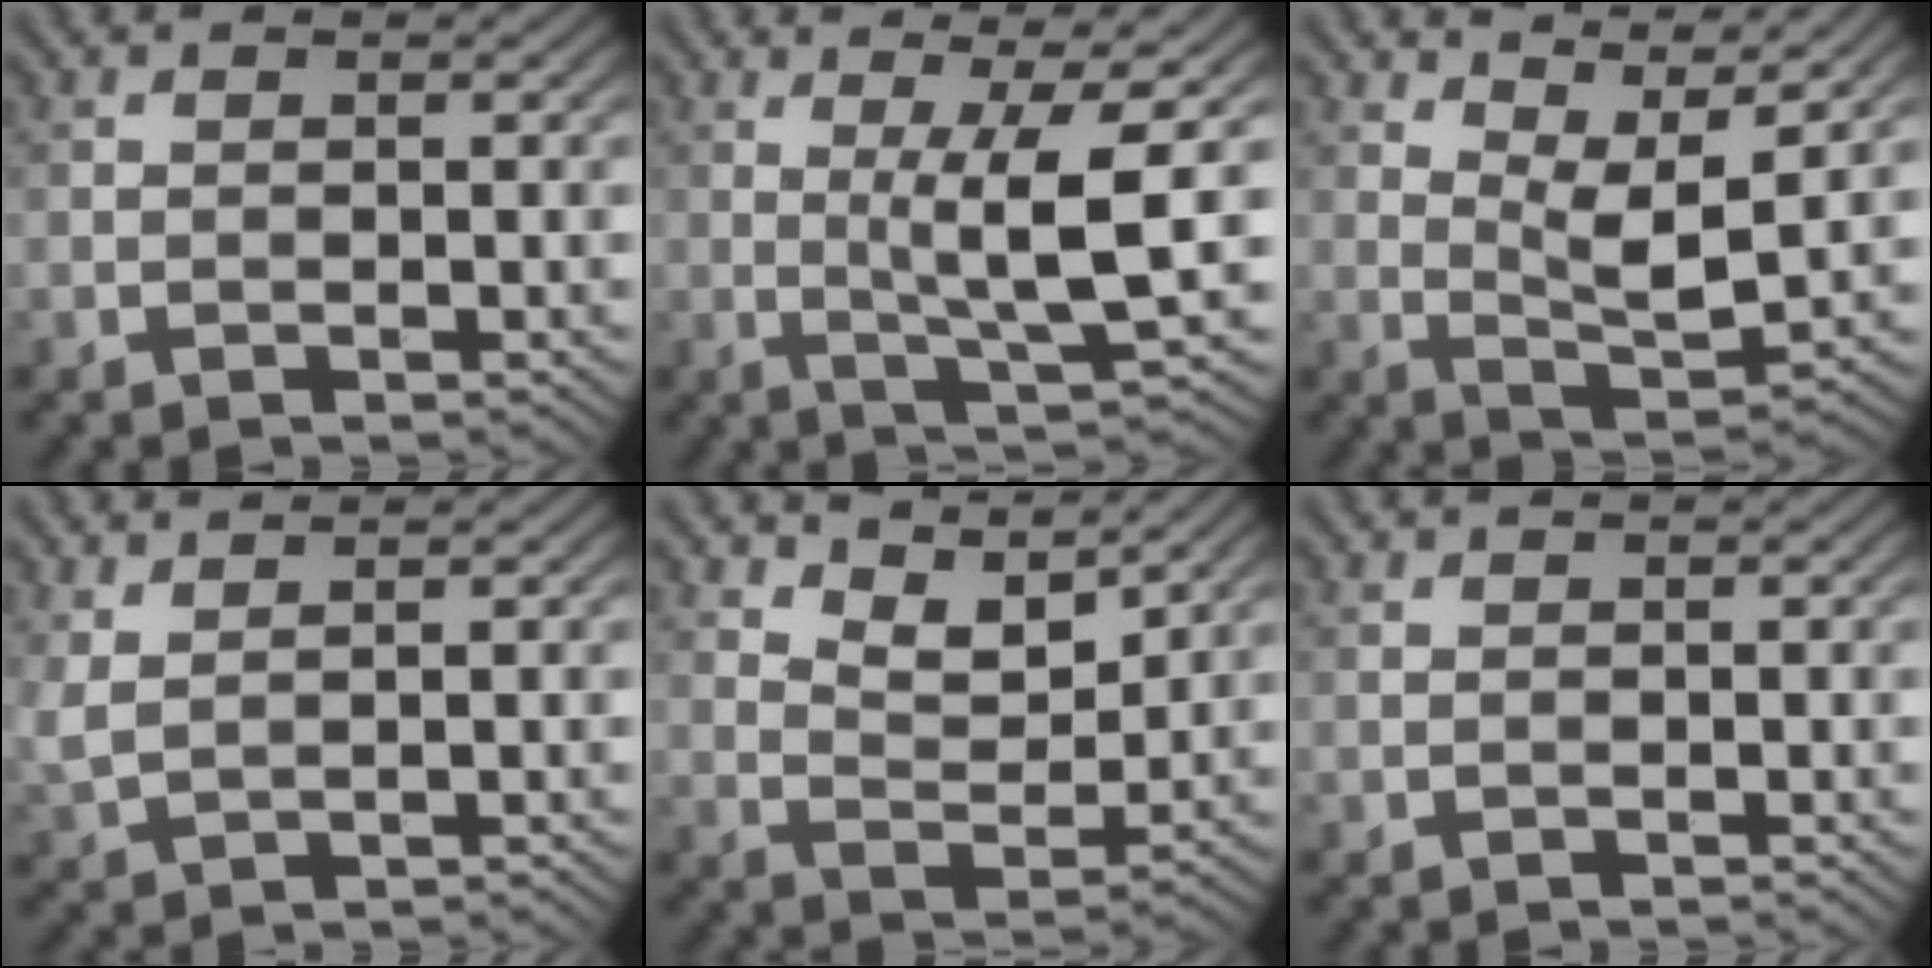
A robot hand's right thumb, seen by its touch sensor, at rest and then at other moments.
{"total": 8.1, "force": [1.1, 1.0, 7.9], "torque": [-0.140, 0.009, 0.024]}
{"total": 8.1, "force": [5.3, 2.3, 5.7], "torque": [-0.113, -0.008, 0.096]}
{"total": 3.0, "force": [2.1, 0.8, 1.9], "torque": [-0.058, 0.005, 0.049]}
{"total": 6.6, "force": [5.3, 2.3, 3.2], "torque": [-0.065, -0.007, 0.094]}
{"total": 0.0}